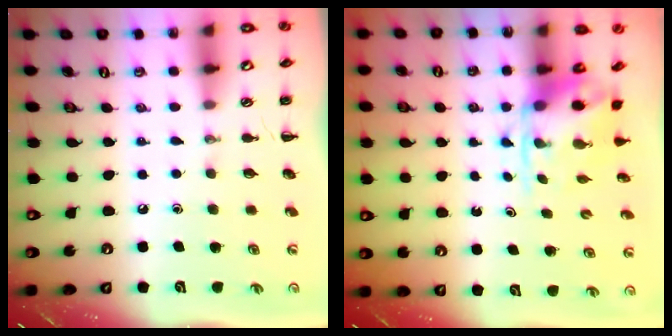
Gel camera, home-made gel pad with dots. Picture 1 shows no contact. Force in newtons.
{"total": 3.9, "press": 3.8, "slide": 0.9}